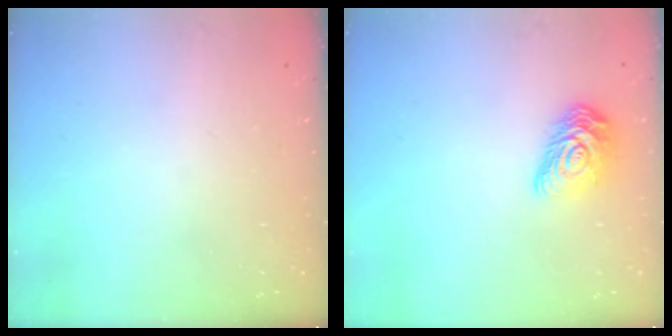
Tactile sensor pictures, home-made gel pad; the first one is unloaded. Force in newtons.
{"total": 11.9, "press": 11.9, "slide": 0.5}